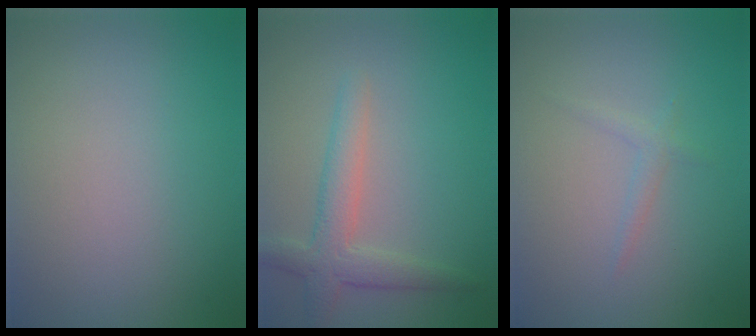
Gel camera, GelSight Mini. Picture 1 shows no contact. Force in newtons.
{"total": 3.3, "press": 3.3, "slide": 0.2}
{"total": 0.9, "press": 0.9, "slide": 0.1}